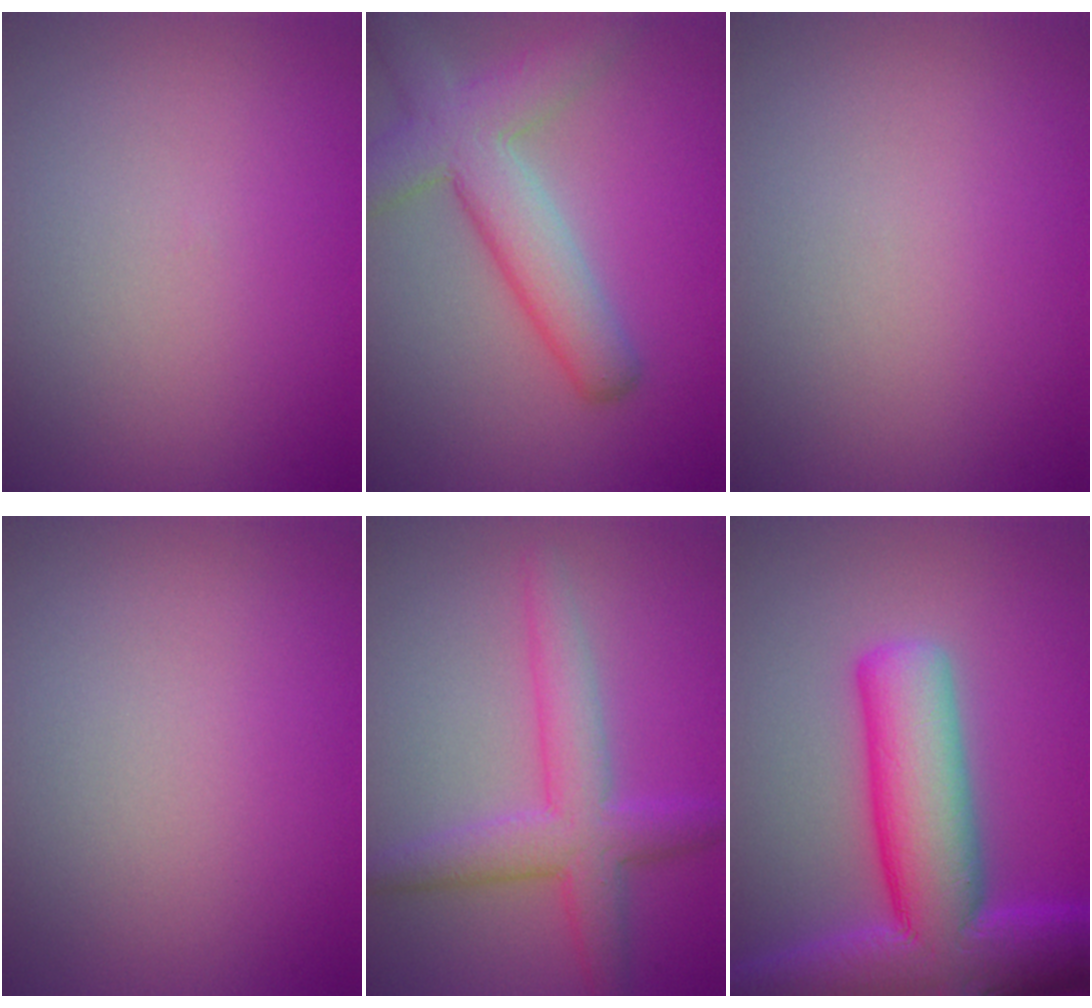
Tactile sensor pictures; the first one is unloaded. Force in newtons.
{"total": 6.3, "press": 6.3, "slide": 0.4}
{"total": 0.0}
{"total": 0.0}
{"total": 4.4, "press": 4.4, "slide": 0.1}
{"total": 13.4, "press": 13.4, "slide": 0.7}